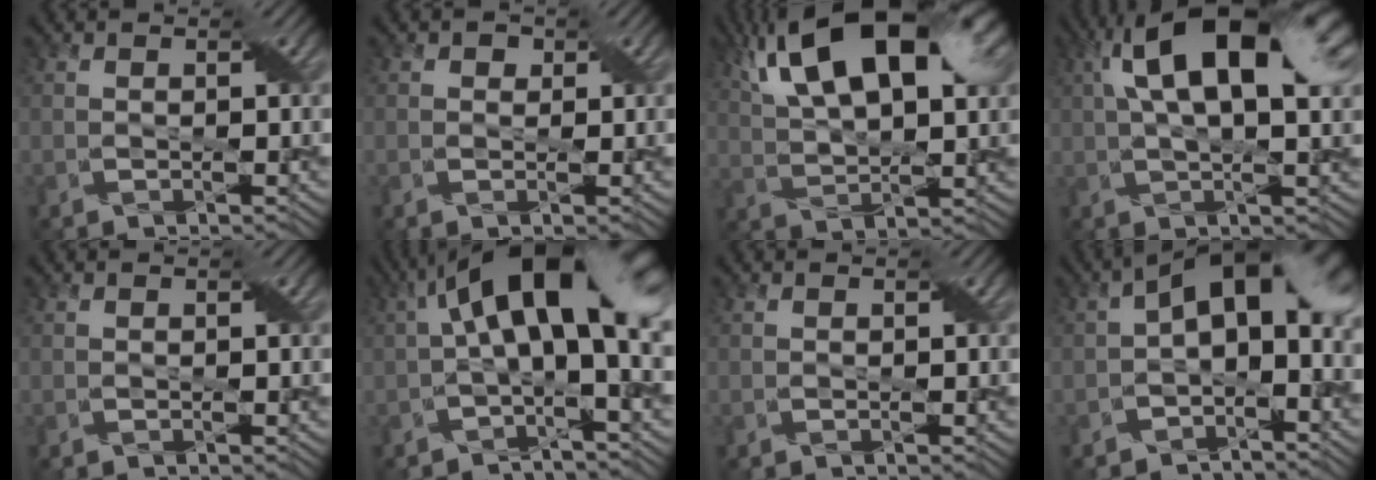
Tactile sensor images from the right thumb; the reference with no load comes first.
{"total": 0.8, "force": [0.3, 0.7, 0.1], "torque": [-0.002, 0.001, 0.000]}
{"total": 19.9, "force": [10.0, 8.7, 14.8], "torque": [-0.275, 0.070, 0.143]}
{"total": 16.8, "force": [5.8, 7.6, 13.9], "torque": [-0.233, 0.050, 0.074]}
{"total": 0.0}
{"total": 13.8, "force": [2.6, 5.5, 12.4], "torque": [-0.208, 0.013, 0.038]}
{"total": 0.0}
{"total": 10.9, "force": [-0.6, 6.5, 8.8], "torque": [-0.133, 0.000, -0.017]}